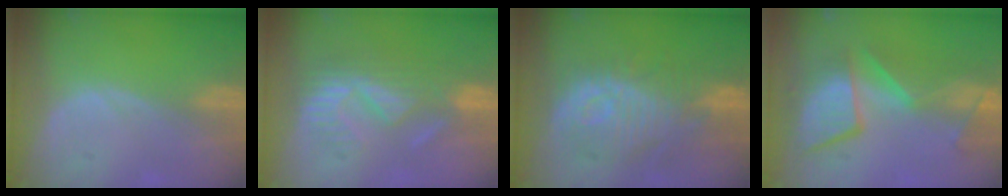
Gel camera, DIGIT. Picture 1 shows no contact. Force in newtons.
{"total": 8.9, "press": 8.2, "slide": 3.6}
{"total": 11.3, "press": 10.6, "slide": 3.7}
{"total": 10.8, "press": 10.2, "slide": 3.5}